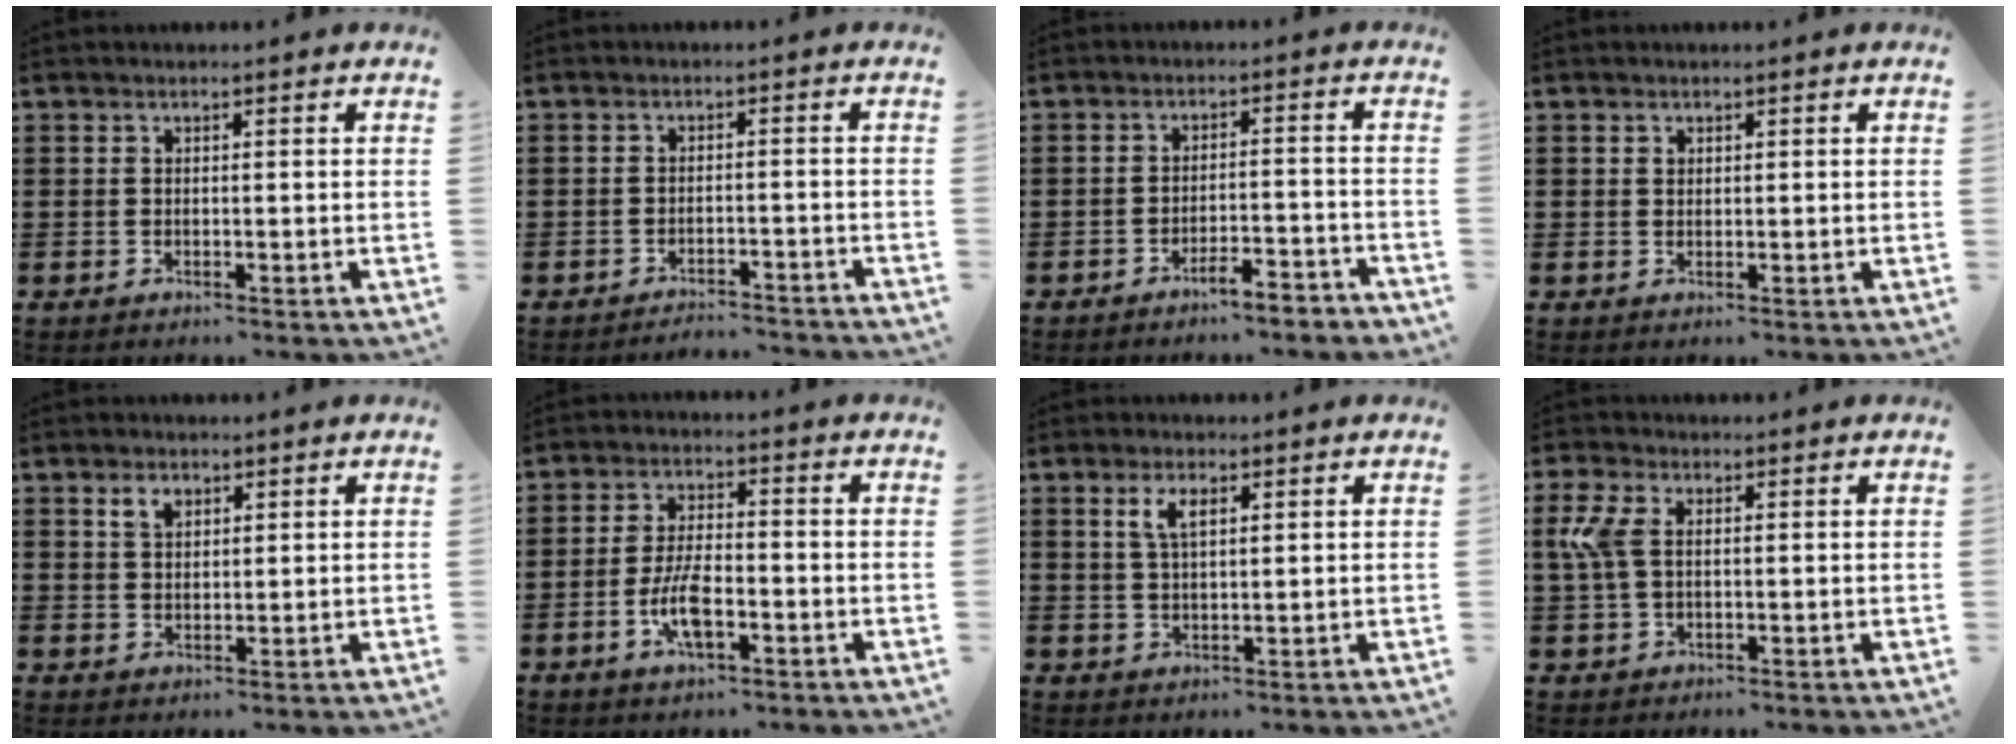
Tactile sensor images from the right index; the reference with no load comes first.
{"total": 2.7, "force": [-2.7, -0.1, 0.2], "torque": [-0.008, -0.001, -0.057]}
{"total": 3.9, "force": [-3.6, 0.1, 1.5], "torque": [-0.028, -0.001, -0.072]}
{"total": 0.7, "force": [0.4, 0.5, 0.1], "torque": [-0.004, 0.003, 0.008]}
{"total": 2.5, "force": [1.5, 1.6, 1.3], "torque": [-0.024, 0.003, 0.026]}
{"total": 6.8, "force": [-2.4, 2.7, 5.8], "torque": [-0.130, -0.002, -0.051]}
{"total": 3.5, "force": [1.5, 1.3, 2.8], "torque": [-0.061, 0.007, 0.025]}
{"total": 5.5, "force": [0.9, 3.1, 4.5], "torque": [-0.123, 0.000, 0.008]}